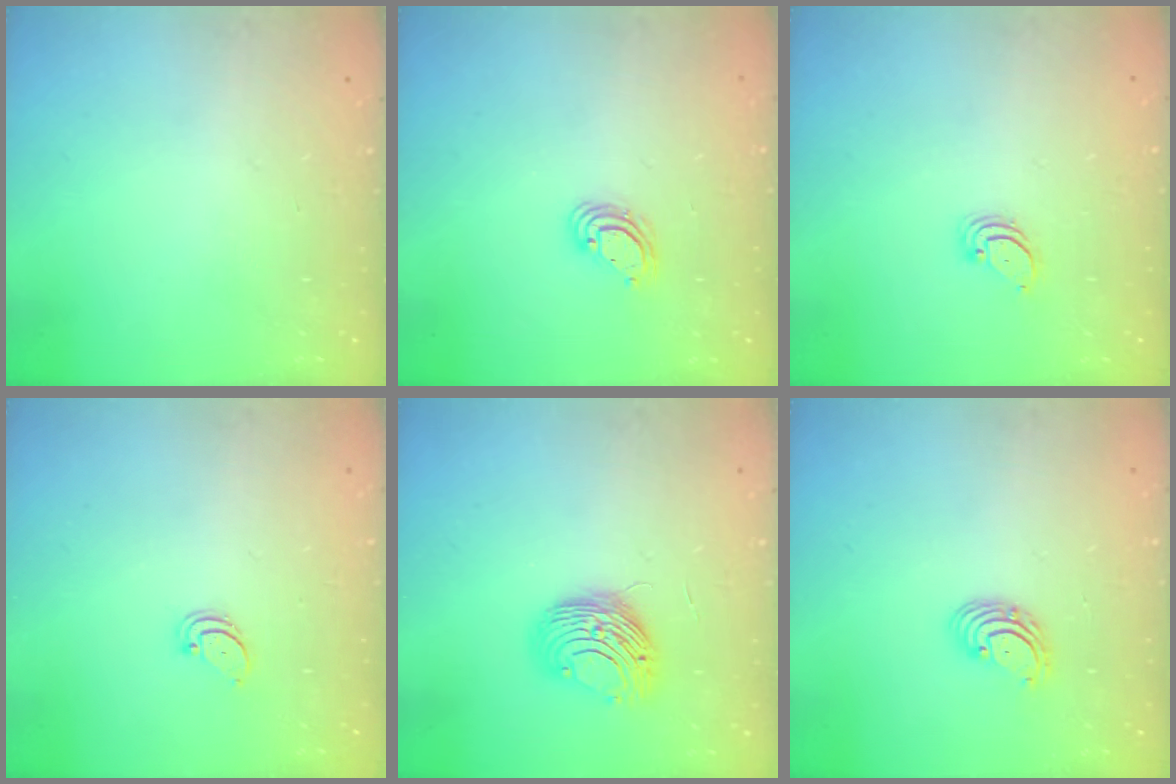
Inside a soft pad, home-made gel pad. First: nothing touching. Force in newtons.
{"total": 5.7, "press": 5.7, "slide": 0.5}
{"total": 2.2, "press": 2.2, "slide": 0.3}
{"total": 1.9, "press": 1.9, "slide": 0.2}
{"total": 9.7, "press": 9.7, "slide": 0.1}
{"total": 2.7, "press": 2.7, "slide": 0.3}